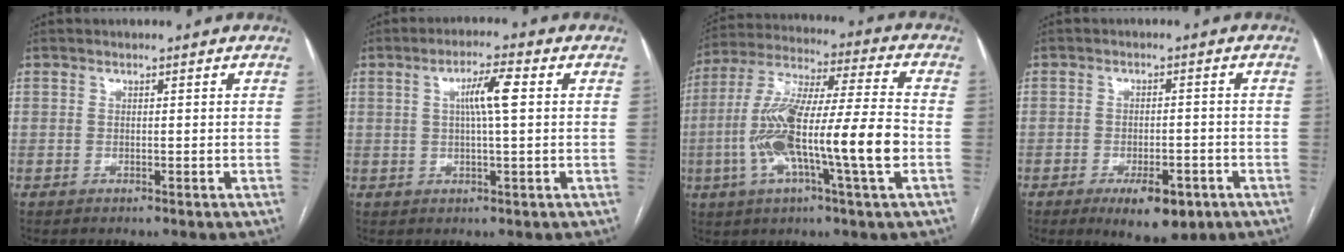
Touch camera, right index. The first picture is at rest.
{"total": 5.4, "force": [1.1, 0.2, 5.3], "torque": [-0.097, 0.006, 0.018]}
{"total": 18.3, "force": [-4.0, 1.1, 17.8], "torque": [-0.340, 0.004, -0.074]}
{"total": 7.8, "force": [-4.3, 3.0, 5.7], "torque": [-0.081, -0.006, -0.054]}